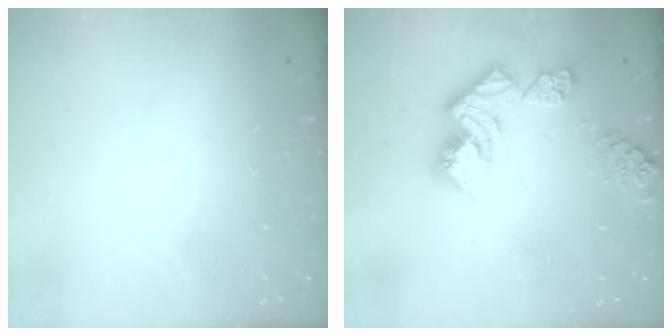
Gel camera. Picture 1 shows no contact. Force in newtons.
{"total": 13.1, "press": 13.0, "slide": 1.4}